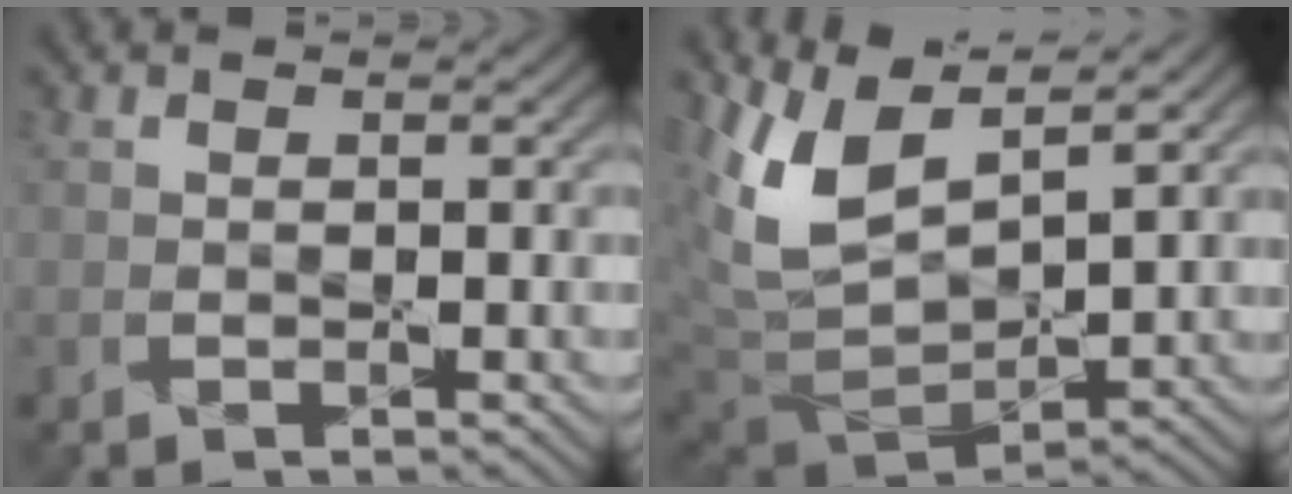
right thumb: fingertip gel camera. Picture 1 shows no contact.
{"total": 11.9, "force": [5.8, 5.4, 9.0], "torque": [-0.218, 0.002, 0.116]}